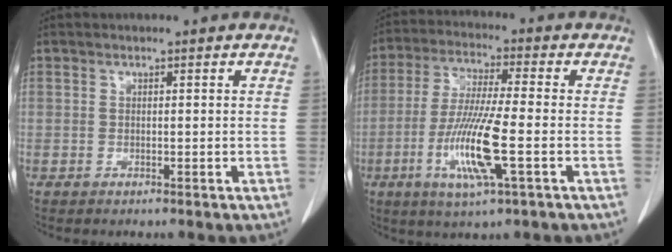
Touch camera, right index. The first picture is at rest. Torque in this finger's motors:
{"motor_torque": [1.46, -0.68, 0.43, 0.12]}